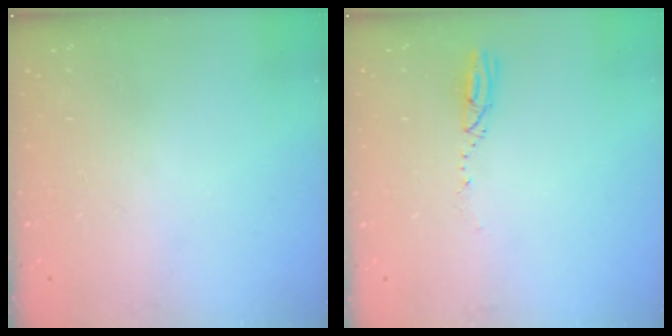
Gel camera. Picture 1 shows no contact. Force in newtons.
{"total": 2.9, "press": 2.9, "slide": 0.4}